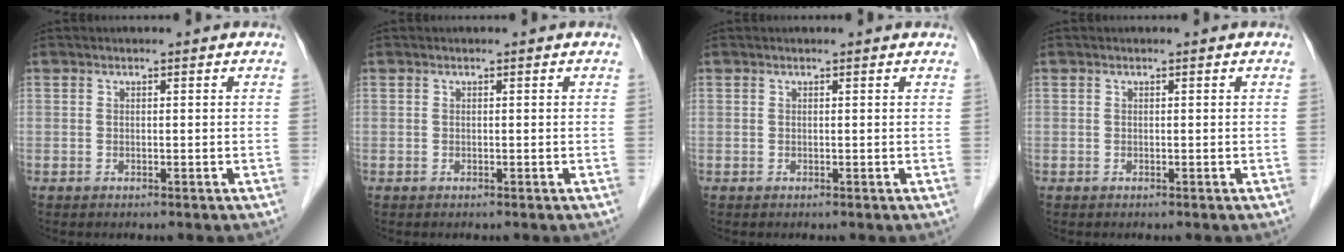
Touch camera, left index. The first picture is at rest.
{"total": 0.0}
{"total": 0.7, "force": [0.6, 0.1, 0.2], "torque": [-0.009, 0.001, 0.004]}
{"total": 0.0}